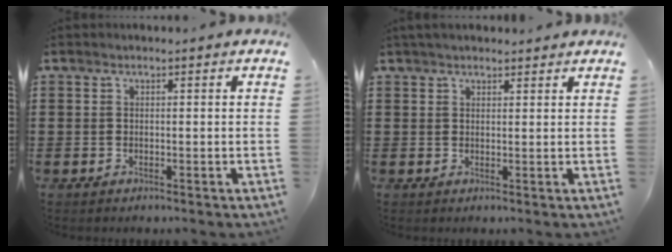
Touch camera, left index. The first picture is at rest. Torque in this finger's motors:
{"motor_torque": [0.29, -0.33, 0.58, 0.15]}